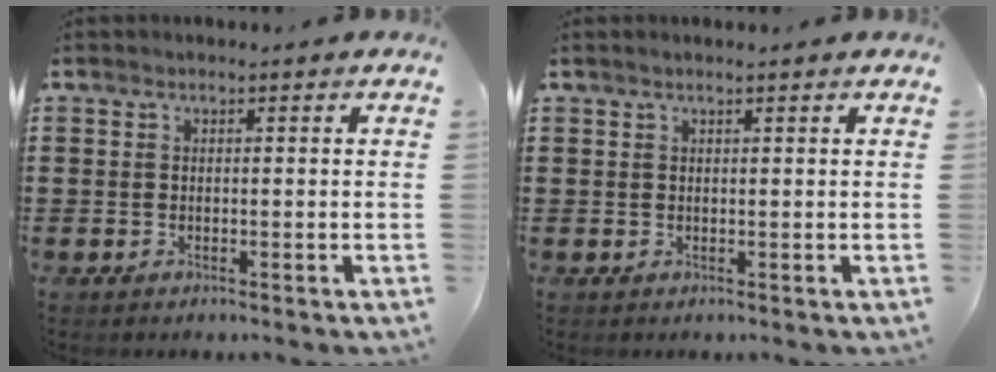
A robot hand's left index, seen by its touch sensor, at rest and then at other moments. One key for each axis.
{"total": 0.6, "fx": 0.4, "fy": -0.1, "fz": 0.4, "tx": -0.007, "ty": 0.000, "tz": 0.009}